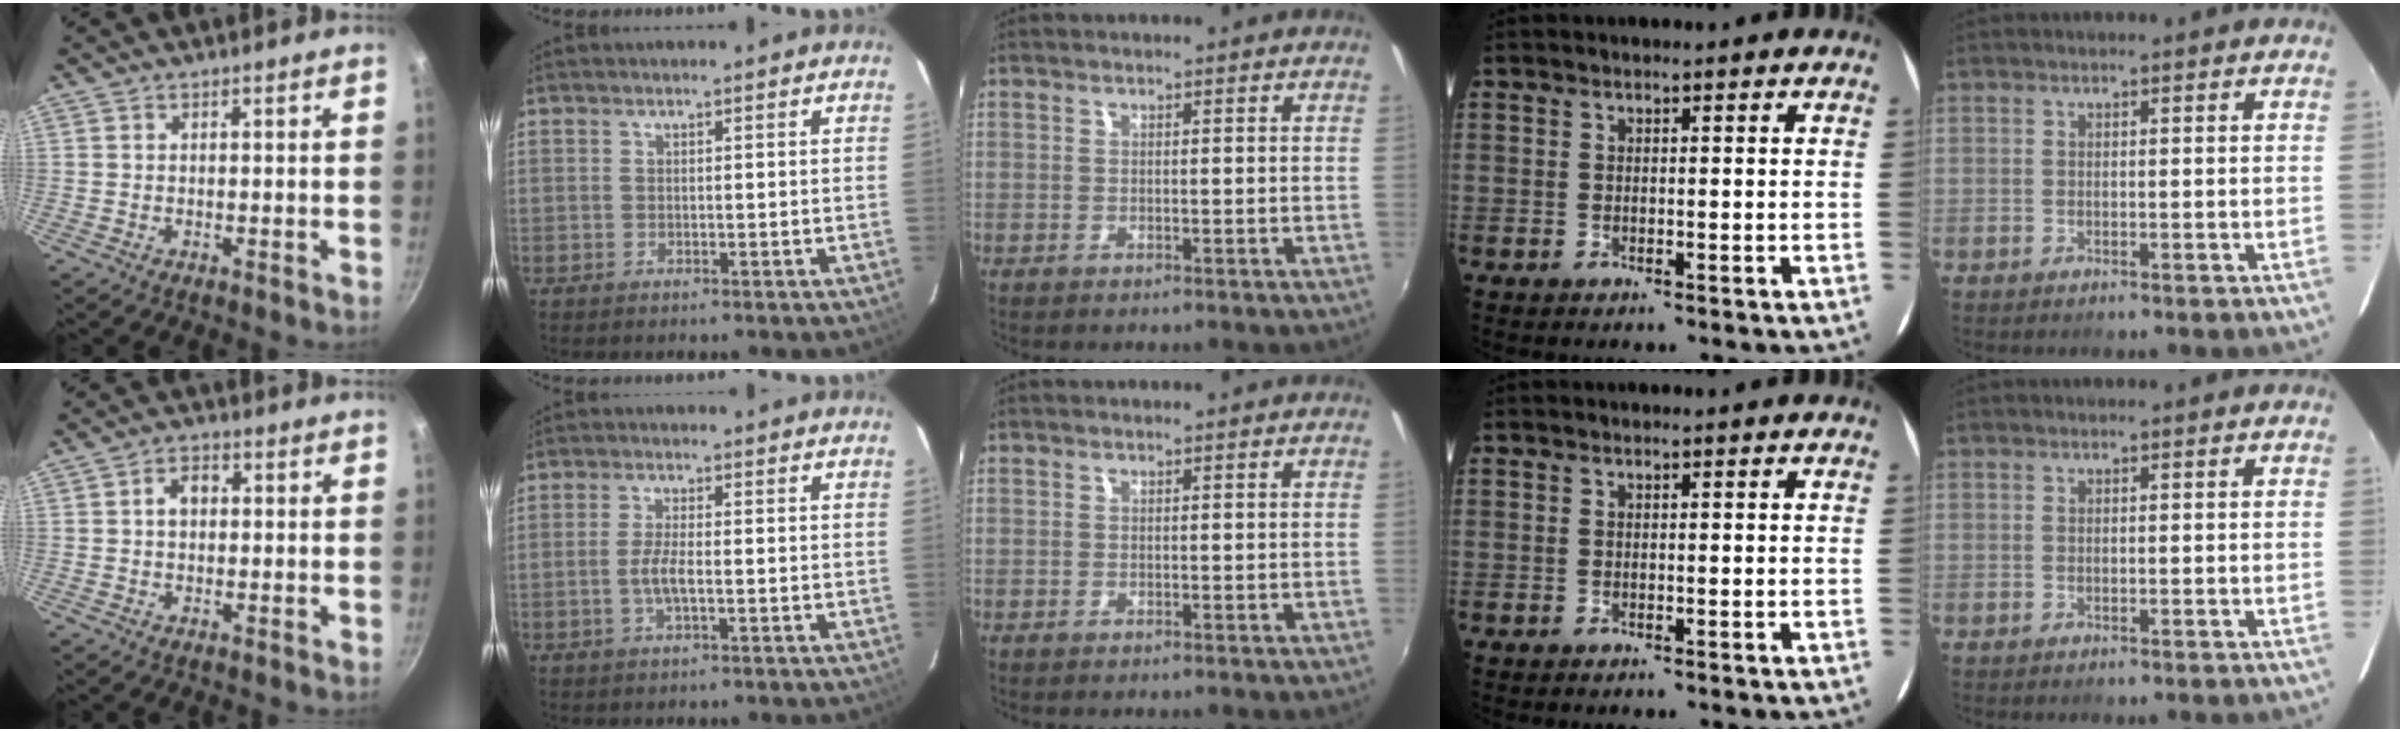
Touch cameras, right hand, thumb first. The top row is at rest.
{"thumb": {"total": 4.0, "force": [0.4, 2.9, 2.7], "torque": [-0.025, 0.011, 0.002]}, "index": {"total": 3.9, "force": [-1.1, 0.8, 3.7], "torque": [-0.075, -0.002, -0.021]}}